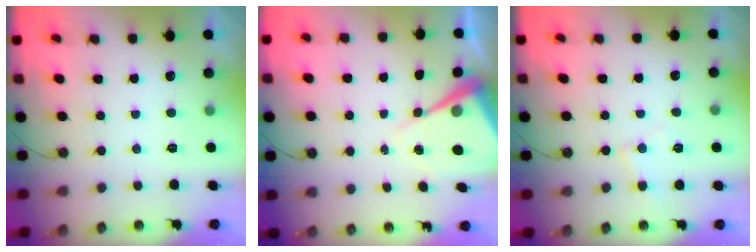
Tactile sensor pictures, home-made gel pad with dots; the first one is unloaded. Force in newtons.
{"total": 9.5, "press": 9.5, "slide": 0.7}
{"total": 6.4, "press": 6.4, "slide": 0.3}